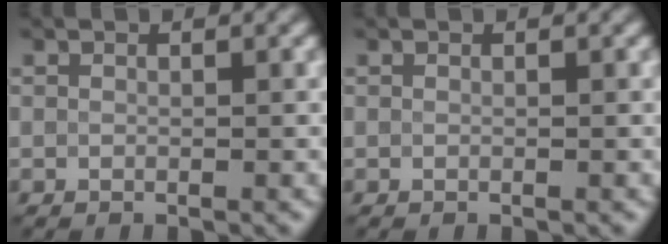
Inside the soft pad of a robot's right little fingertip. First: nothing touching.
{"total": 0.0}